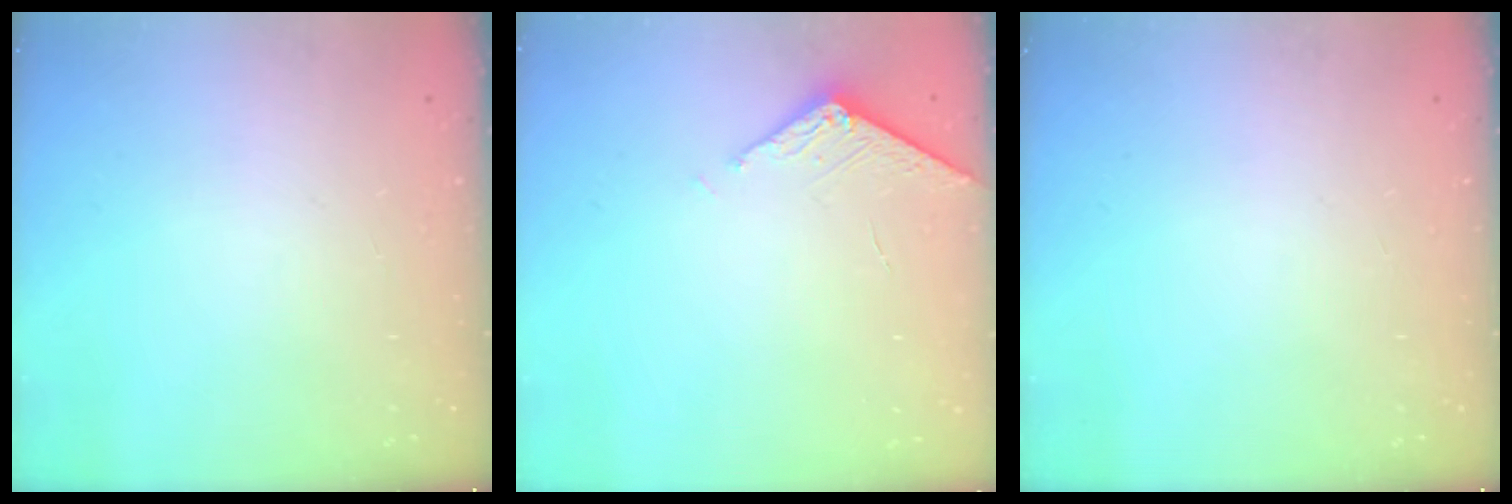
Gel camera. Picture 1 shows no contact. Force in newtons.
{"total": 3.3, "press": 3.3, "slide": 0.5}
{"total": 0.0}